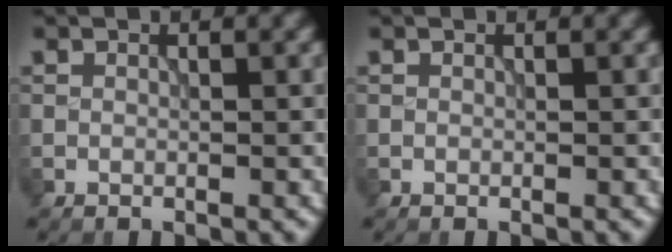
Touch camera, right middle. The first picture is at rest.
{"total": 0.0}